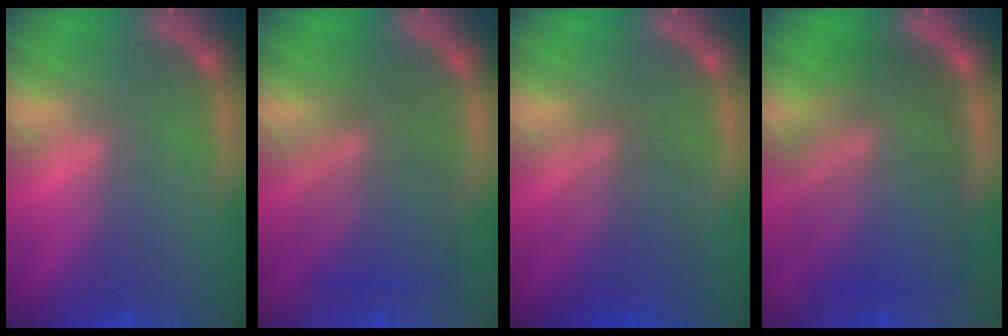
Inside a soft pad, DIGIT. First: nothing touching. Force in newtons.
{"total": 6.0}
{"total": 5.1}
{"total": 10.0}